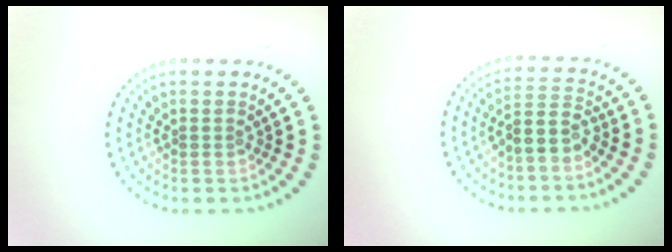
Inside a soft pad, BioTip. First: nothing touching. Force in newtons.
{"total": 2.5, "press": 1.9, "slide": 1.5}